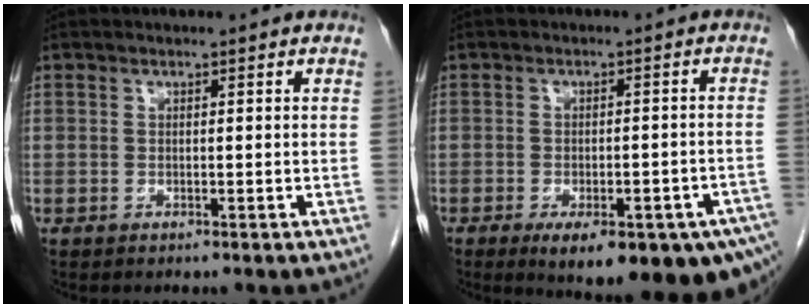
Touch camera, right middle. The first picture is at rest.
{"total": 18.3, "force": [-11.4, 5.3, 13.3], "torque": [-0.121, -0.008, -0.137]}